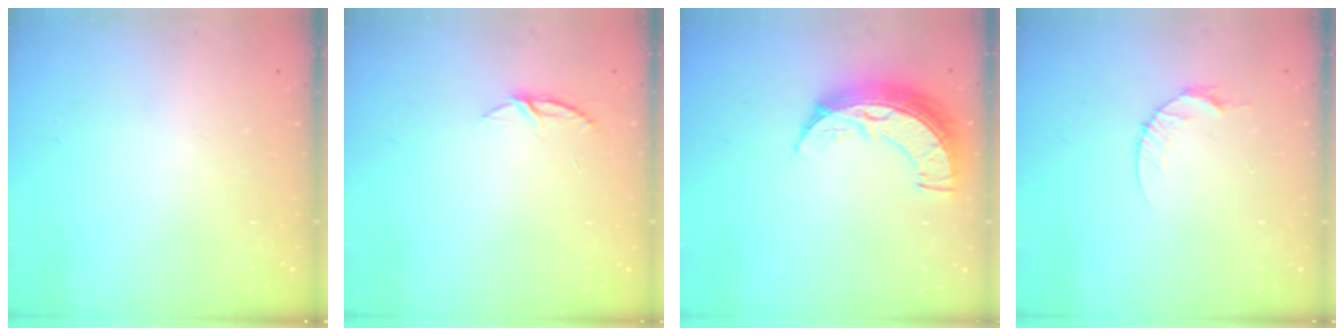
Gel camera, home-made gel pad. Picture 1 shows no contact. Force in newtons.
{"total": 4.6, "press": 4.5, "slide": 0.4}
{"total": 11.9, "press": 11.8, "slide": 1.0}
{"total": 4.7, "press": 4.7, "slide": 0.6}